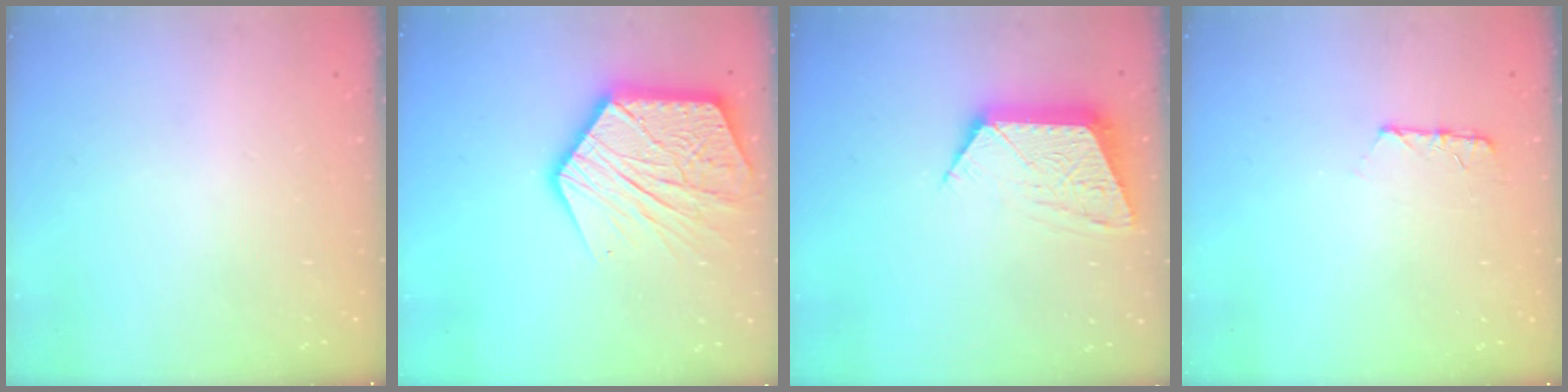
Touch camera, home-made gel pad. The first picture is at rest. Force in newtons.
{"total": 20.8, "press": 20.7, "slide": 1.6}
{"total": 10.5, "press": 10.5, "slide": 0.7}
{"total": 5.9, "press": 5.9, "slide": 0.5}